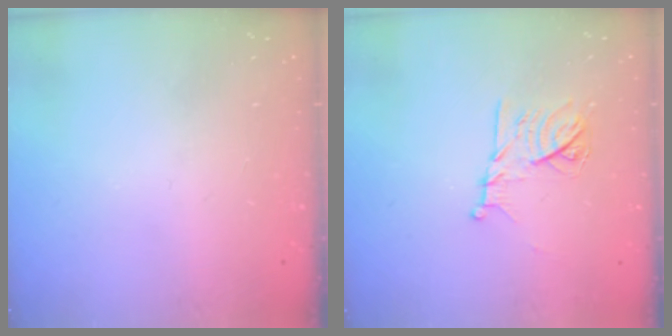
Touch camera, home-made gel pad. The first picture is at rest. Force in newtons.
{"total": 11.7, "press": 11.7, "slide": 0.1}